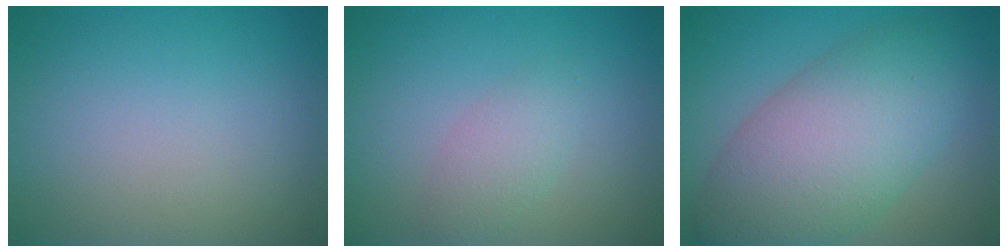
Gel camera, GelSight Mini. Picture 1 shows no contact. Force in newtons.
{"total": 2.1, "press": 2.1, "slide": 0.1}
{"total": 9.9, "press": 9.9, "slide": 0.4}